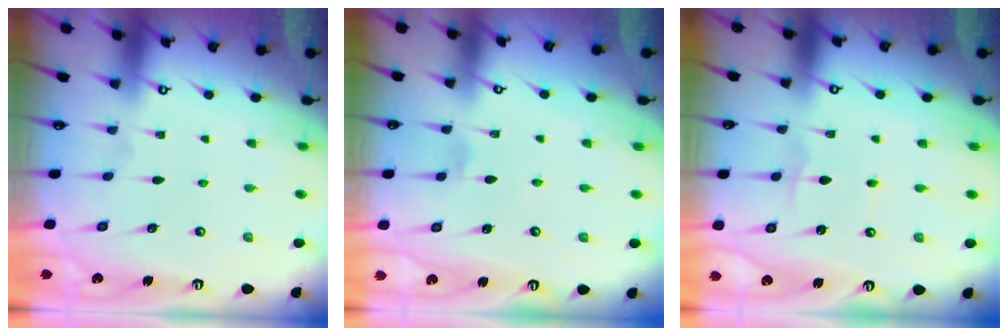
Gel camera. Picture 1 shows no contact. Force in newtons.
{"total": 1.9, "press": 1.8, "slide": 0.6}
{"total": 2.1, "press": 2.1, "slide": 0.2}